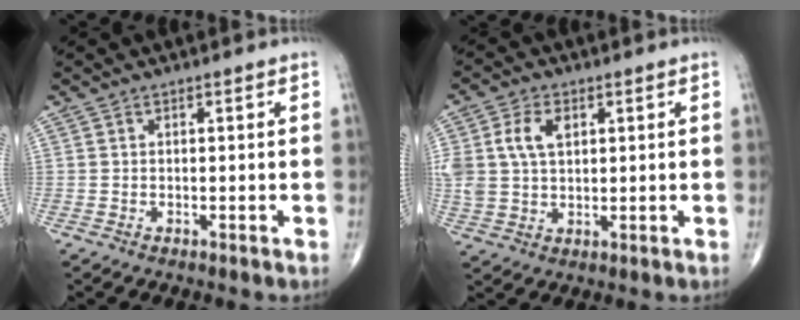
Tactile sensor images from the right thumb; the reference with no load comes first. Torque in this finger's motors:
{"motor_torque": [1.31, 1.33, 0.73, 0.07, 0.08]}